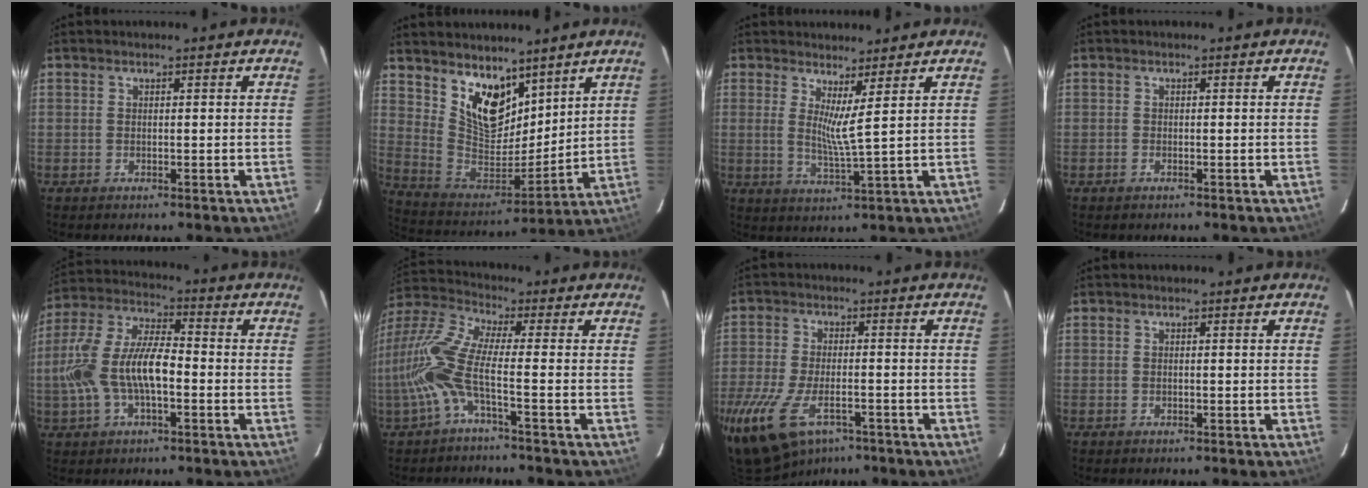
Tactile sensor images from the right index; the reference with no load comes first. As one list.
[{"total": 14.2, "force": [9.4, 7.5, 7.5], "torque": [-0.142, -0.009, 0.190]}, {"total": 4.3, "force": [2.4, -0.9, 3.5], "torque": [-0.064, -0.018, 0.035]}, {"total": 0.7, "force": [-0.5, 0.5, 0.0], "torque": [0.000, -0.003, -0.009]}, {"total": 14.4, "force": [-2.7, 6.2, 12.7], "torque": [-0.268, 0.011, -0.051]}, {"total": 11.6, "force": [-3.3, 1.5, 11.0], "torque": [-0.238, -0.001, -0.074]}, {"total": 20.1, "force": [-11.0, 10.7, 13.0], "torque": [-0.308, -0.056, -0.184]}, {"total": 0.0}]